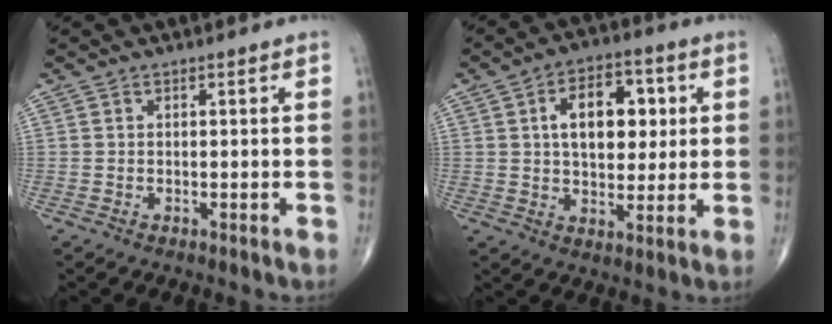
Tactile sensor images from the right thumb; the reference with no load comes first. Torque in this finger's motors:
{"motor_torque": [0.65, 2.79, 1.40, 0.30, 0.10]}